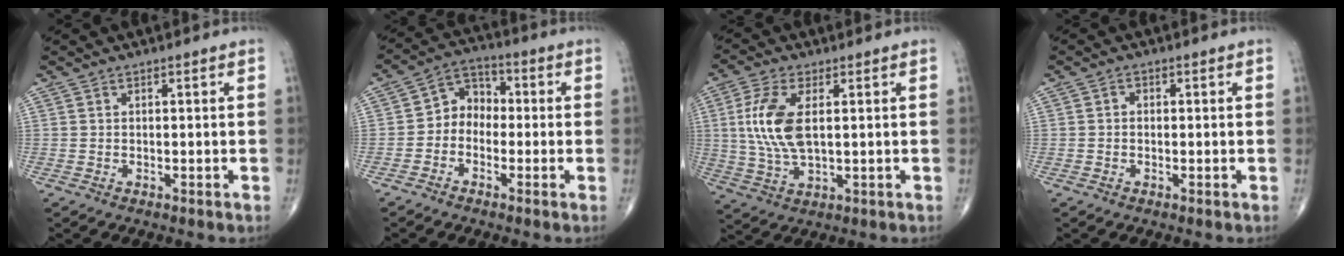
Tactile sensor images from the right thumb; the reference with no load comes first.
{"total": 4.8, "force": [-0.9, 3.8, 2.7], "torque": [-0.020, 0.023, -0.034]}
{"total": 10.7, "force": [1.7, 5.0, 9.3], "torque": [-0.209, -0.004, 0.038]}
{"total": 1.1, "force": [0.0, 0.9, 0.6], "torque": [-0.003, 0.005, -0.004]}